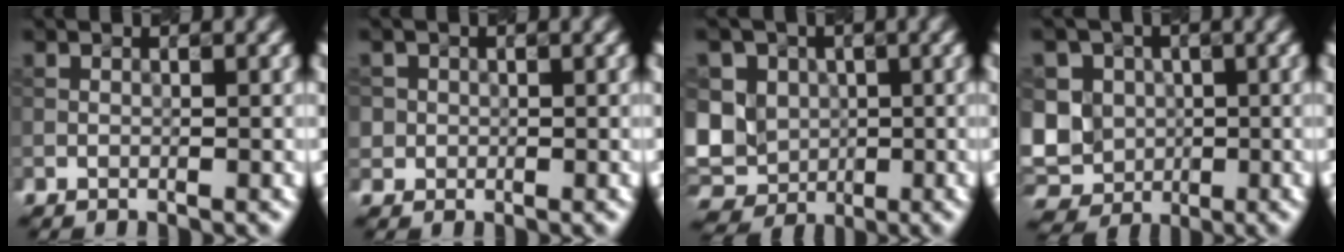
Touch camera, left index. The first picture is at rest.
{"total": 1.2, "force": [0.1, 1.2, 0.0], "torque": [0.007, -0.006, 0.012]}
{"total": 9.9, "force": [0.5, 8.4, 5.2], "torque": [-0.103, 0.010, -0.019]}
{"total": 9.6, "force": [0.2, 8.3, 4.8], "torque": [-0.103, 0.011, -0.029]}